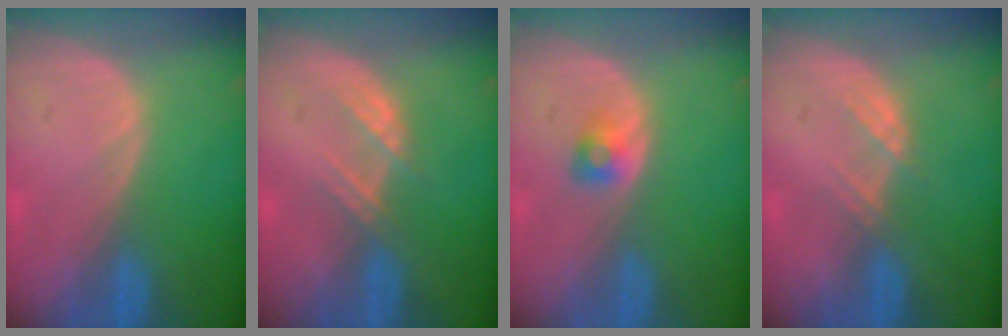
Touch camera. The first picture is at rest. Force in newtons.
{"total": 2.7, "press": 2.7, "slide": 0.3}
{"total": 2.2, "press": 2.1, "slide": 0.3}
{"total": 2.3, "press": 2.1, "slide": 0.7}